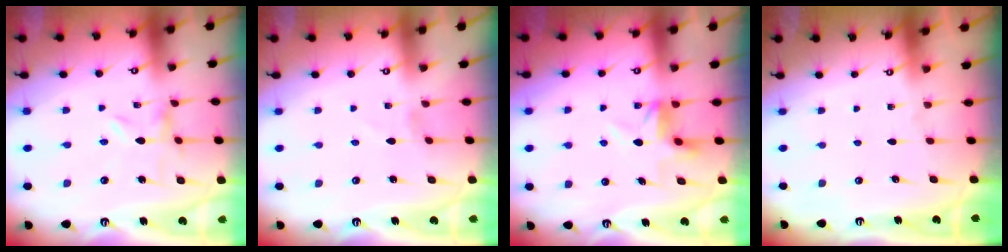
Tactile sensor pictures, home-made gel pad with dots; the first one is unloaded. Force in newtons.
{"total": 1.2, "press": 1.2, "slide": 0.1}
{"total": 4.7, "press": 4.7, "slide": 0.1}
{"total": 0.0}